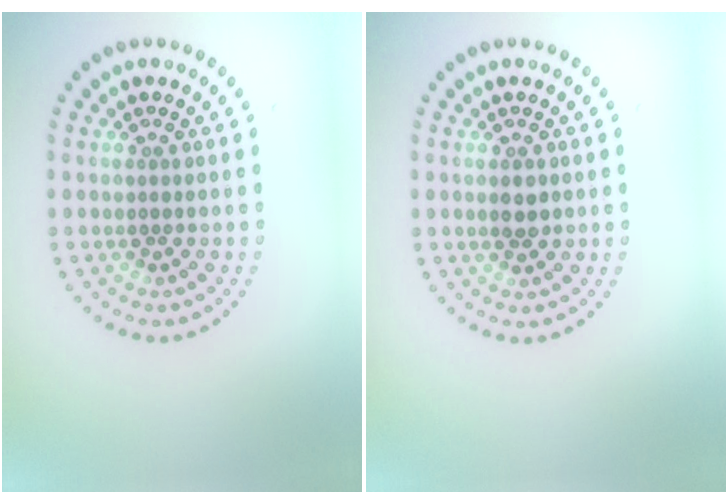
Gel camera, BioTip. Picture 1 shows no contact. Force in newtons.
{"total": 1.5, "press": 1.5, "slide": 0.0}